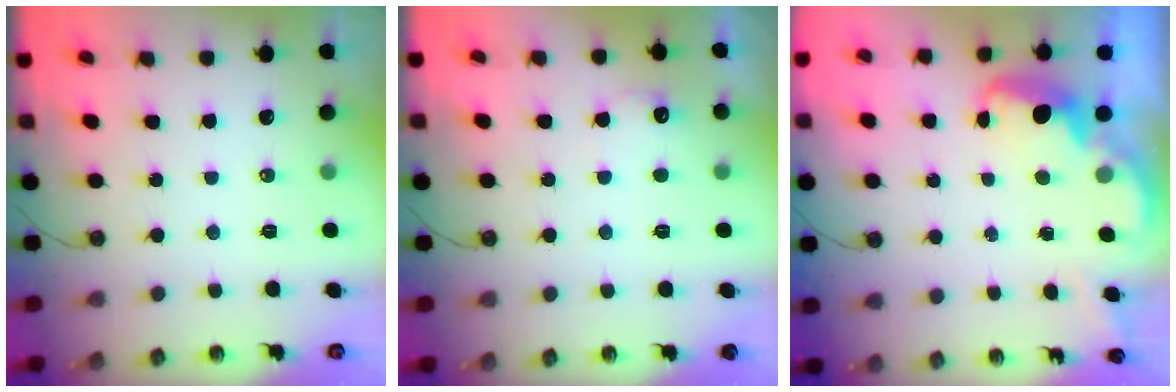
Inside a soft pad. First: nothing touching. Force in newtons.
{"total": 6.1, "press": 5.9, "slide": 1.3}
{"total": 2.6, "press": 2.6, "slide": 0.5}